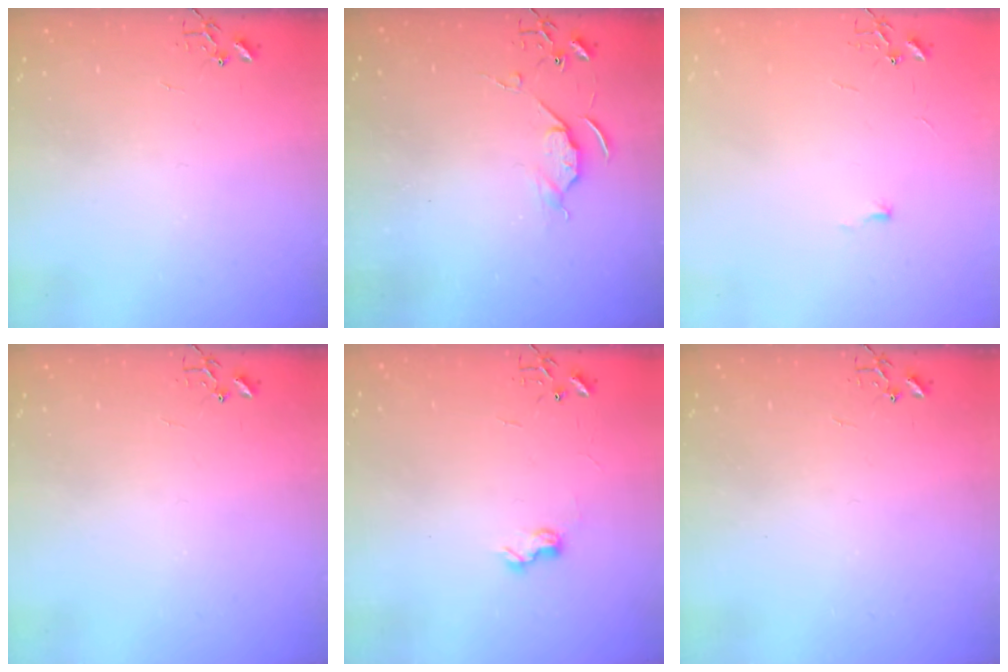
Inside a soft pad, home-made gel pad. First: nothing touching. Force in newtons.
{"total": 5.2, "press": 5.2, "slide": 0.7}
{"total": 3.4, "press": 3.4, "slide": 0.5}
{"total": 0.0}
{"total": 7.2, "press": 7.2, "slide": 0.6}
{"total": 0.0}